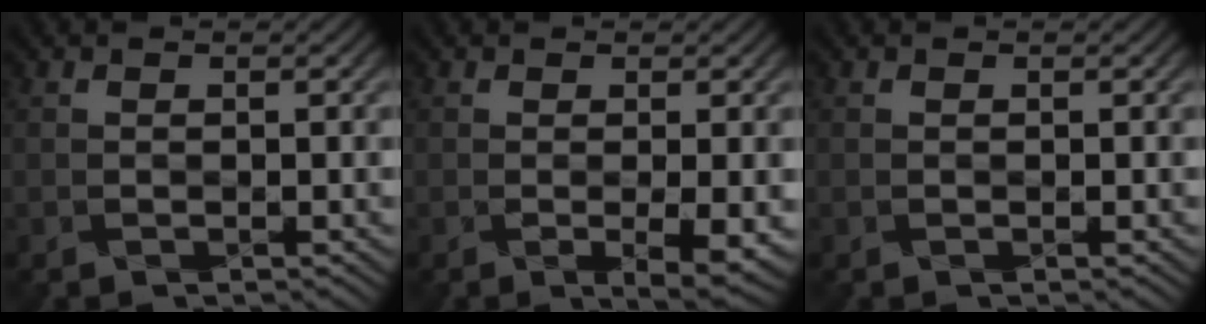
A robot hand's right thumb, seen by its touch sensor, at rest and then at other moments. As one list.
[{"total": 3.6, "force": [-0.7, 0.8, 3.4], "torque": [-0.059, -0.009, -0.001]}, {"total": 0.0}]